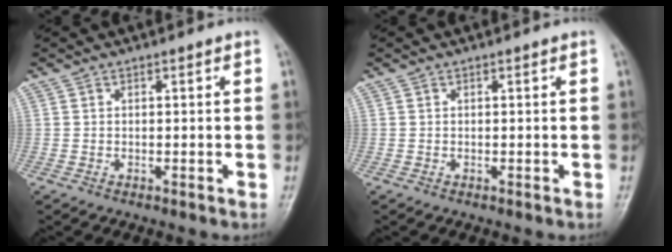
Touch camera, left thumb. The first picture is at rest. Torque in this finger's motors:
{"motor_torque": [0.02, 0.00, -0.03, -0.04, 0.00]}